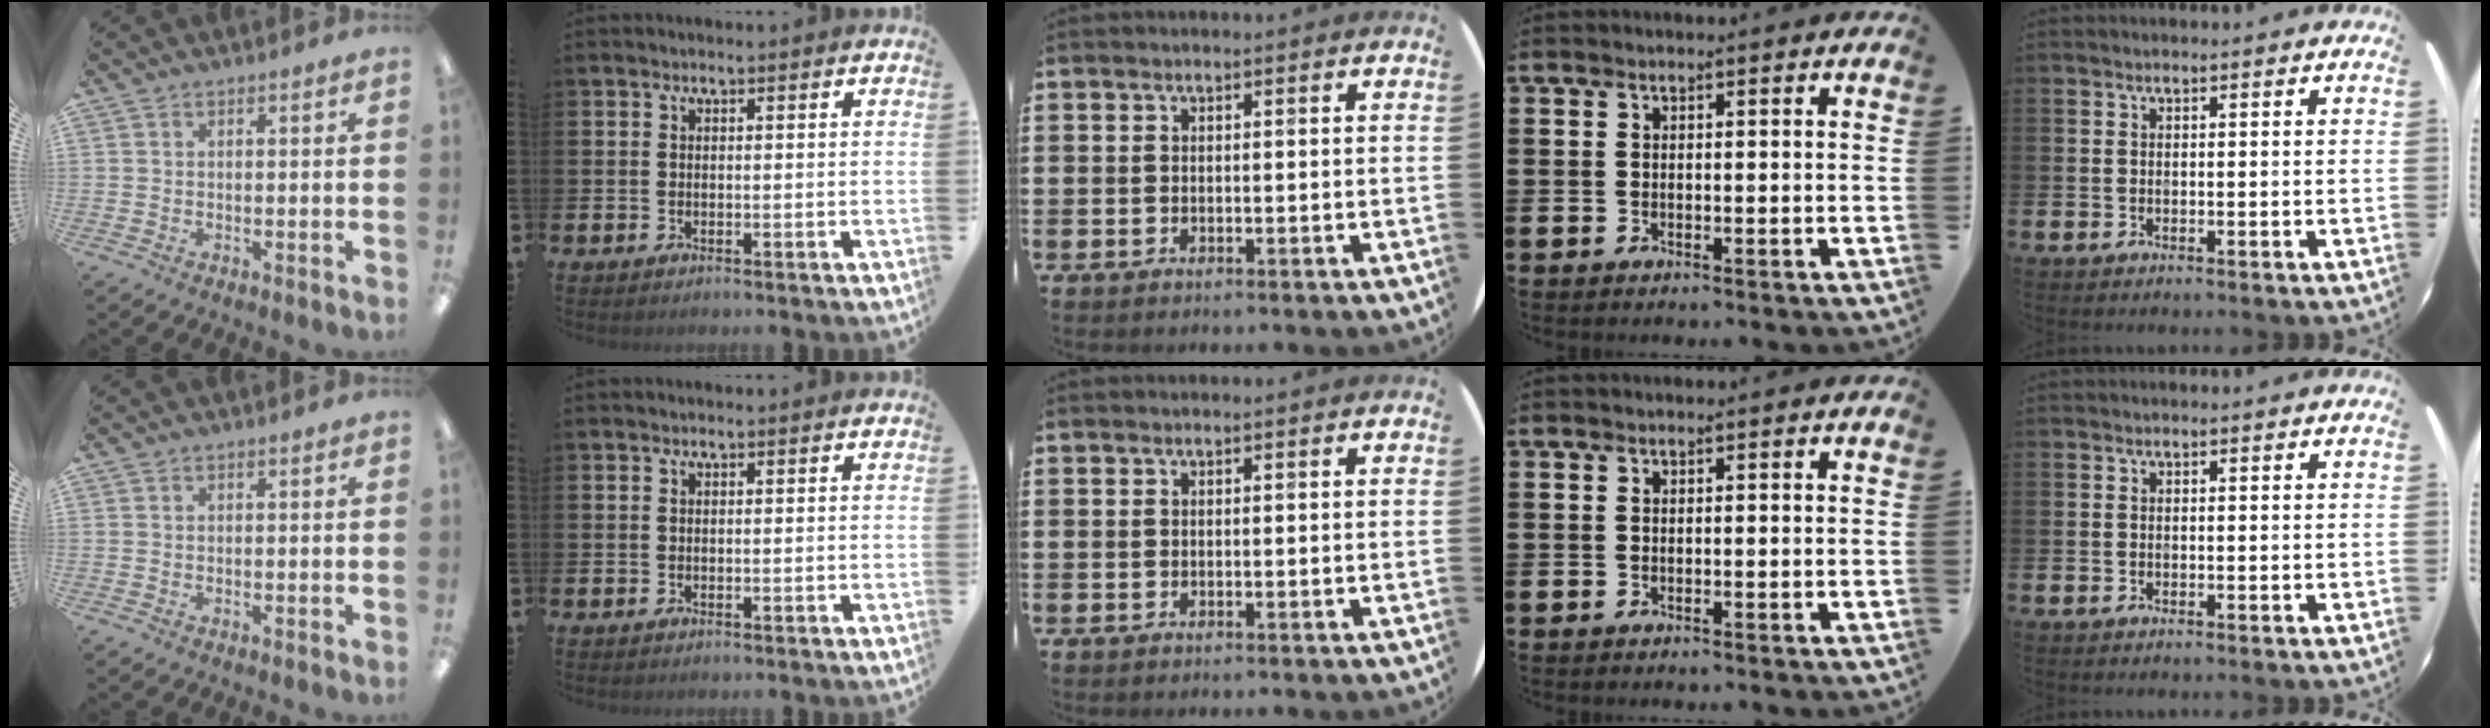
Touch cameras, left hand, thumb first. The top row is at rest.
{}